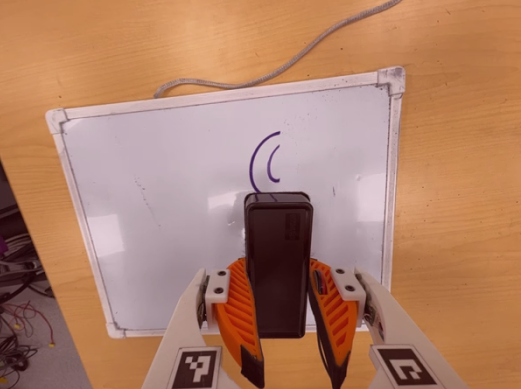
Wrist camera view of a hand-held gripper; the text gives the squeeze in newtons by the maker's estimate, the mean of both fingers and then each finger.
{"total": 9.5, "left": 7.6, "right": 11.3}